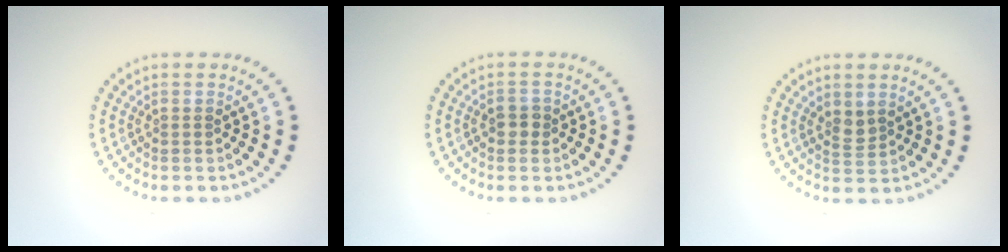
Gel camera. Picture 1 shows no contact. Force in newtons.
{"total": 1.3, "press": 1.3, "slide": 0.3}
{"total": 1.5, "press": 1.1, "slide": 0.9}